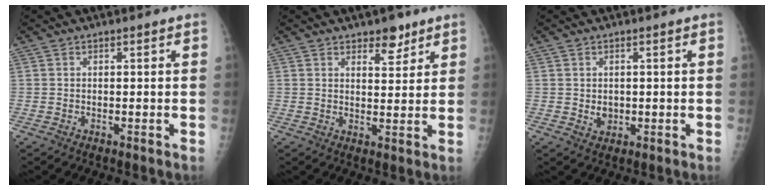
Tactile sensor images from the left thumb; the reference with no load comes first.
{"total": 4.8, "force": [3.3, 2.4, 2.4], "torque": [-0.011, -0.022, 0.049]}
{"total": 2.2, "force": [0.1, 1.9, 1.2], "torque": [-0.010, -0.001, 0.007]}